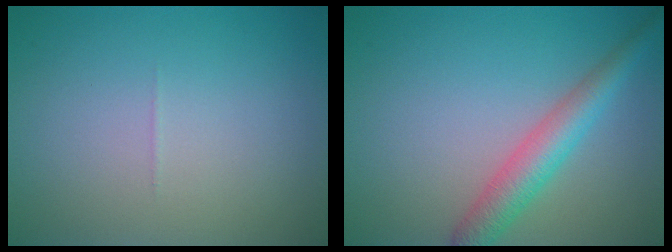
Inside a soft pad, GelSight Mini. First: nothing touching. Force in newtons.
{"total": 3.9, "press": 3.9, "slide": 0.1}